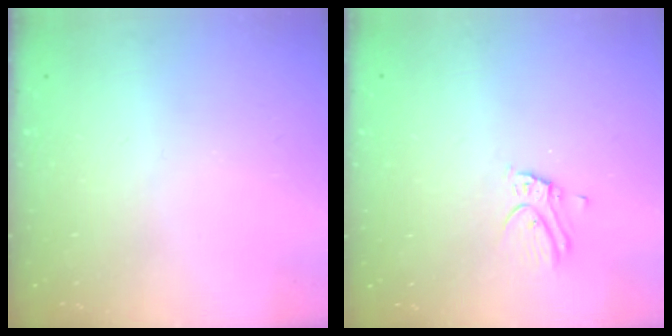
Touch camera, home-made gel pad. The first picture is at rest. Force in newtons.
{"total": 4.3, "press": 4.2, "slide": 0.4}